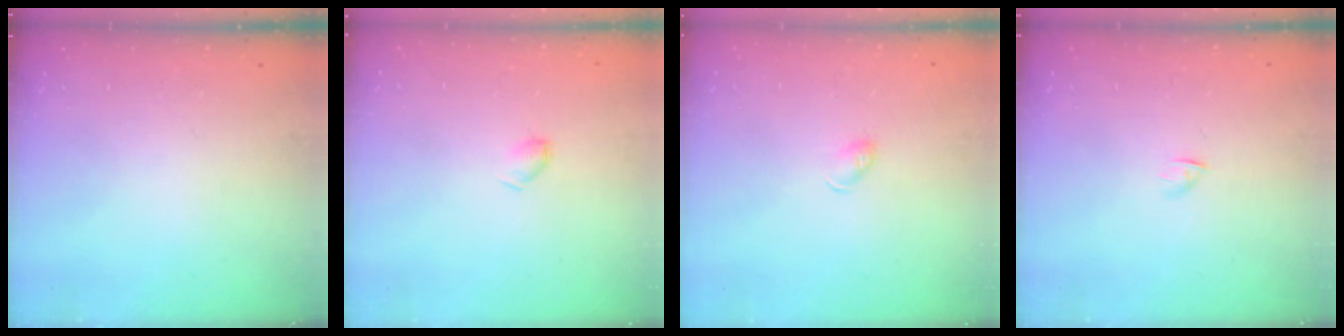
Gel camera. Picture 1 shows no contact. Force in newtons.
{"total": 4.0, "press": 4.0, "slide": 0.7}
{"total": 3.8, "press": 3.8, "slide": 0.5}
{"total": 2.4, "press": 2.3, "slide": 0.7}